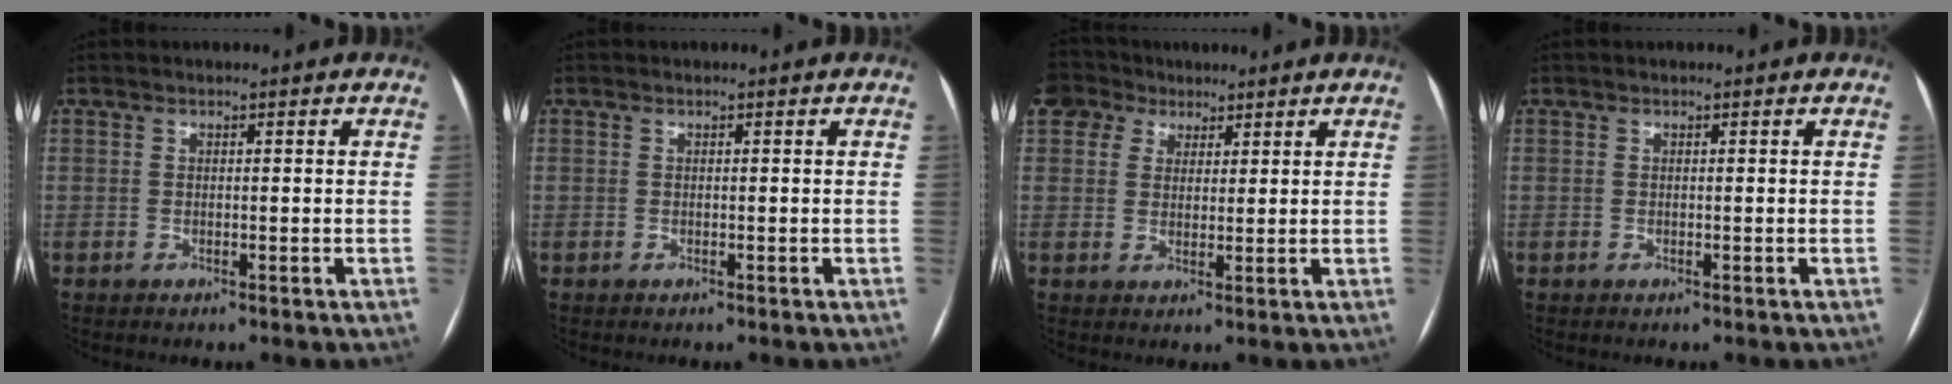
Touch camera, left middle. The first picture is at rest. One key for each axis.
{"total": 0.0}
{"total": 6.3, "fx": 4.3, "fy": 4.4, "fz": 1.3, "tx": -0.036, "ty": 0.031, "tz": 0.084}
{"total": 0.0}